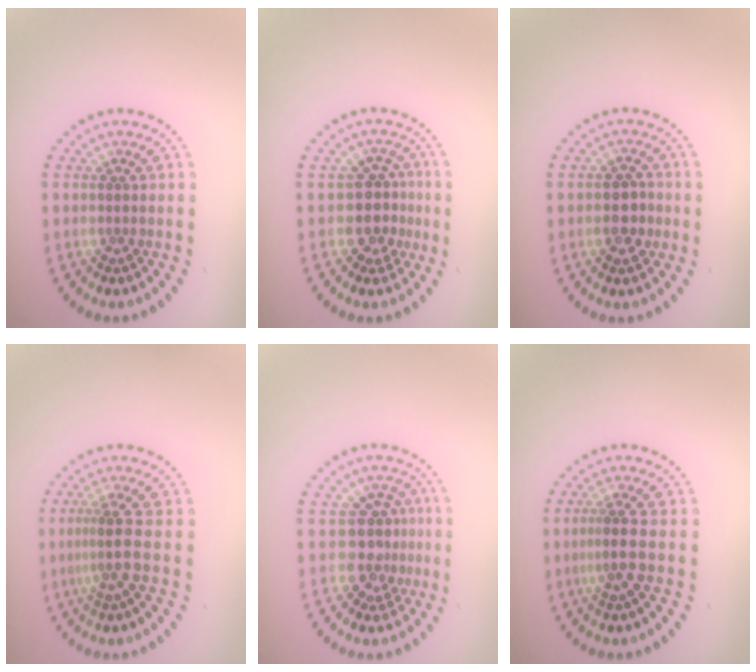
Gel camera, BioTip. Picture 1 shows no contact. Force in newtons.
{"total": 3.0, "press": 2.3, "slide": 1.8}
{"total": 2.5, "press": 2.5, "slide": 0.3}
{"total": 3.0, "press": 2.1, "slide": 2.0}
{"total": 3.3, "press": 2.5, "slide": 2.1}
{"total": 2.4, "press": 2.0, "slide": 1.4}